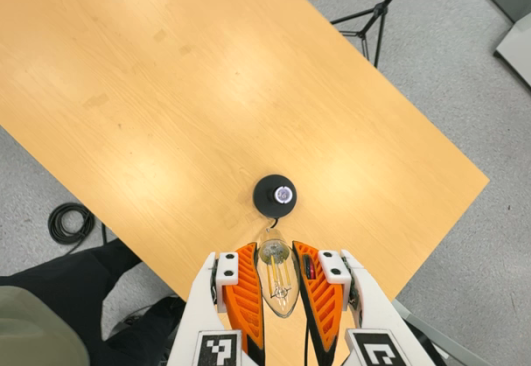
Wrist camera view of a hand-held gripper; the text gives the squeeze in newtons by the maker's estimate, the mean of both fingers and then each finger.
{"total": 21.9, "left": 23.6, "right": 20.1}